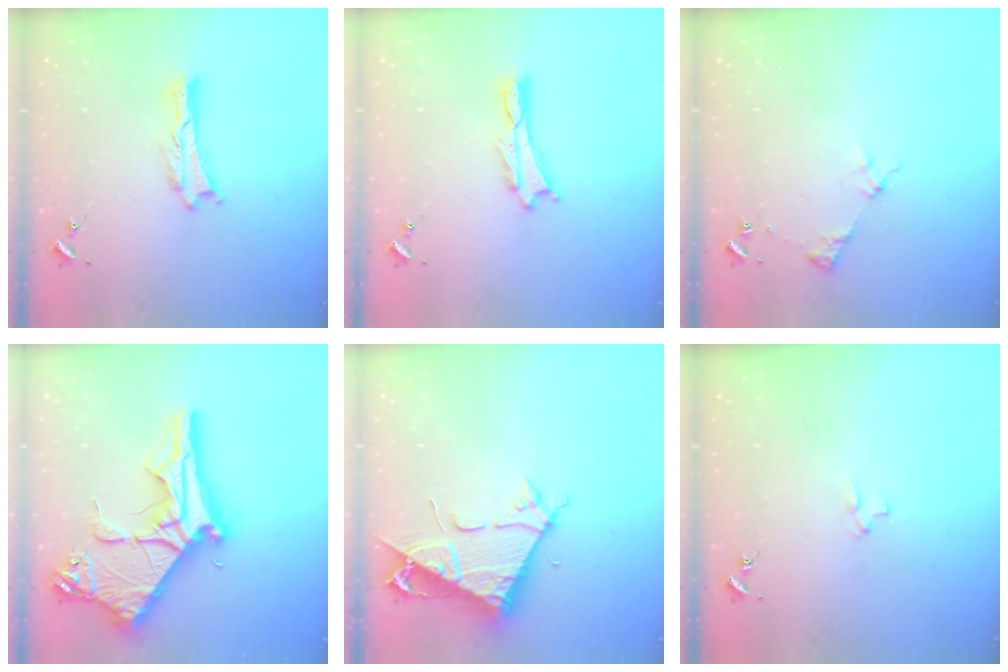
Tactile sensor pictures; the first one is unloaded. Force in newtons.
{"total": 0.0}
{"total": 2.9, "press": 2.9, "slide": 0.4}
{"total": 11.6, "press": 11.6, "slide": 1.2}
{"total": 7.6, "press": 7.5, "slide": 0.9}
{"total": 1.9, "press": 1.9, "slide": 0.2}